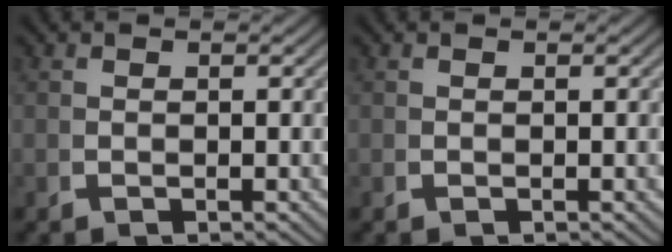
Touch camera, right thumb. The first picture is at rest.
{"total": 0.0}